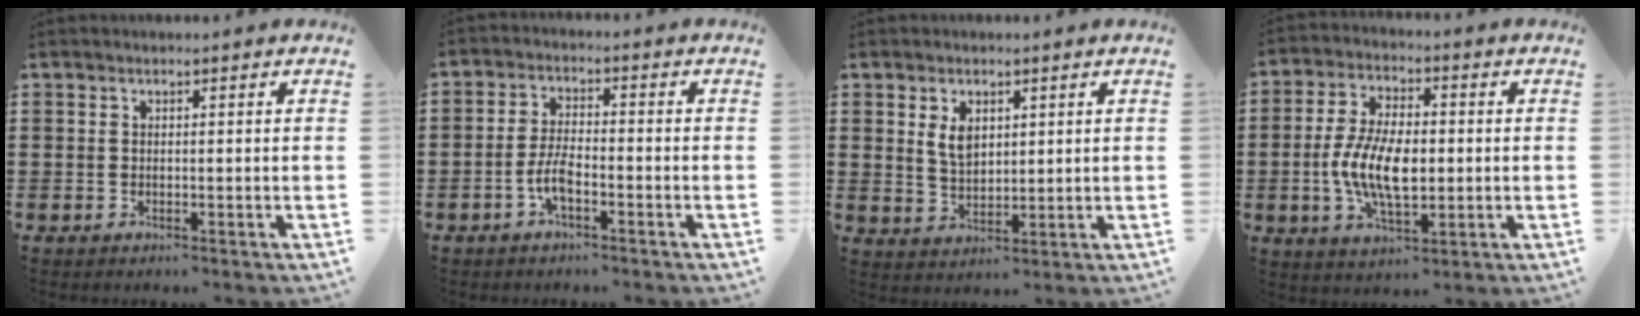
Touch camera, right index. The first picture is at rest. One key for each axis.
{"total": 4.3, "fx": -2.1, "fy": 1.5, "fz": 3.5, "tx": -0.087, "ty": -0.002, "tz": -0.047}
{"total": 4.1, "fx": 1.7, "fy": 2.5, "fz": 2.8, "tx": -0.063, "ty": 0.008, "tz": 0.031}
{"total": 9.5, "fx": -1.2, "fy": 4.7, "fz": 8.2, "tx": -0.185, "ty": -0.002, "tz": -0.027}